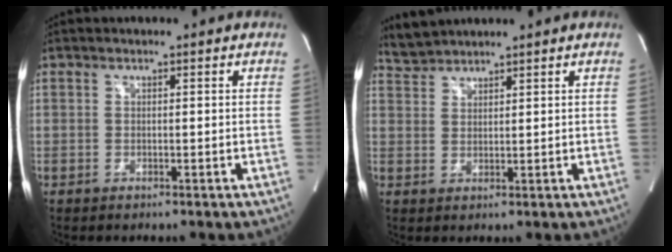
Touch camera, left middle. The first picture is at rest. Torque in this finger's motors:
{"motor_torque": [0.15, -0.10, 0.07, 0.01]}